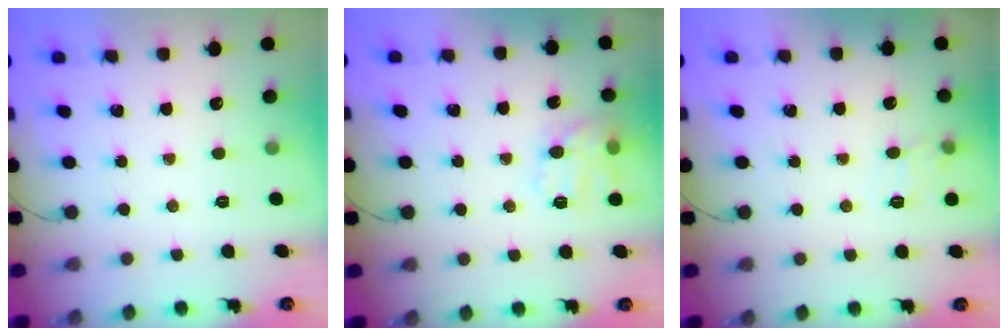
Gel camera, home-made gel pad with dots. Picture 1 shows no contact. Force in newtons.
{"total": 11.5, "press": 11.5, "slide": 0.6}
{"total": 7.5, "press": 7.3, "slide": 2.0}